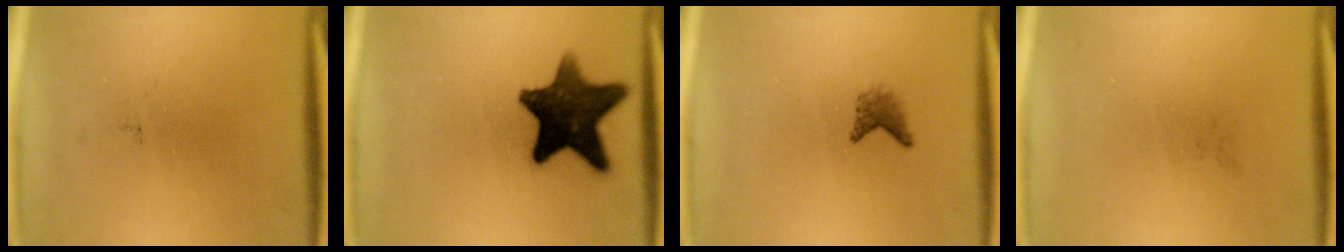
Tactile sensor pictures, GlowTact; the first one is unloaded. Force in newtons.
{"total": 13.8}
{"total": 1.7}
{"total": 0.0}